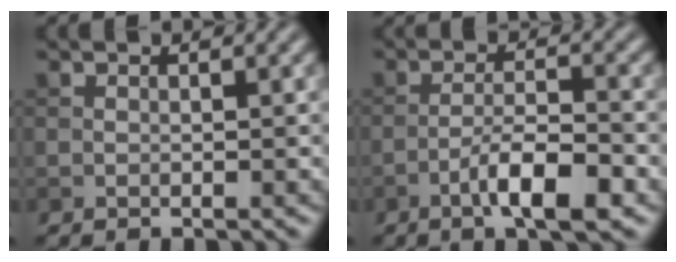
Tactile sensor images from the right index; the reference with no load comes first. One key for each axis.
{"total": 5.4, "fx": -2.9, "fy": 1.3, "fz": 4.5, "tx": -0.077, "ty": 0.007, "tz": -0.050}